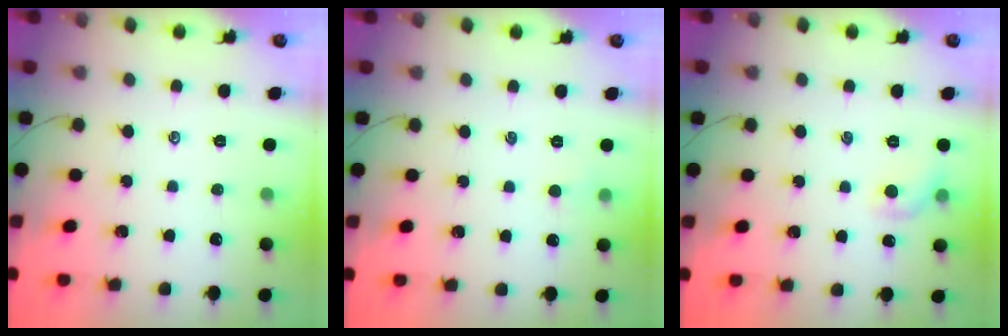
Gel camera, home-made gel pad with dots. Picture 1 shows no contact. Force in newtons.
{"total": 2.4, "press": 2.3, "slide": 0.7}
{"total": 6.5, "press": 6.4, "slide": 1.3}